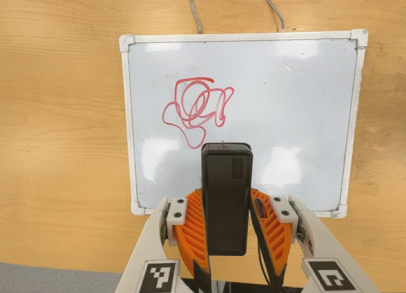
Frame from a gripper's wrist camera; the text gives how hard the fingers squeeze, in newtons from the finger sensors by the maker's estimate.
{"total": 3.3, "left": 2.0, "right": 4.7}